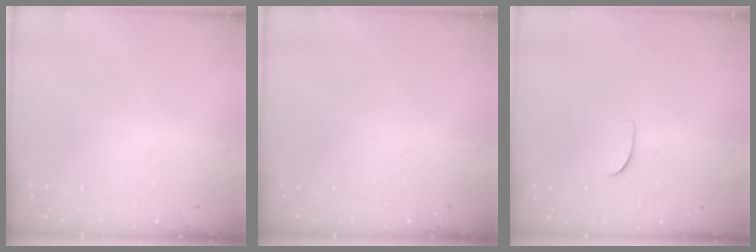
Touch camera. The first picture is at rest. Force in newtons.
{"total": 0.0}
{"total": 4.3, "press": 4.3, "slide": 0.2}